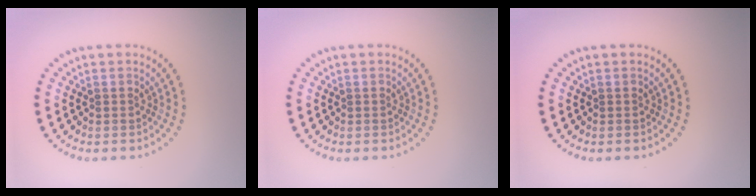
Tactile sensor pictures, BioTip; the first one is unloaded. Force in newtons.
{"total": 0.0}
{"total": 0.0}